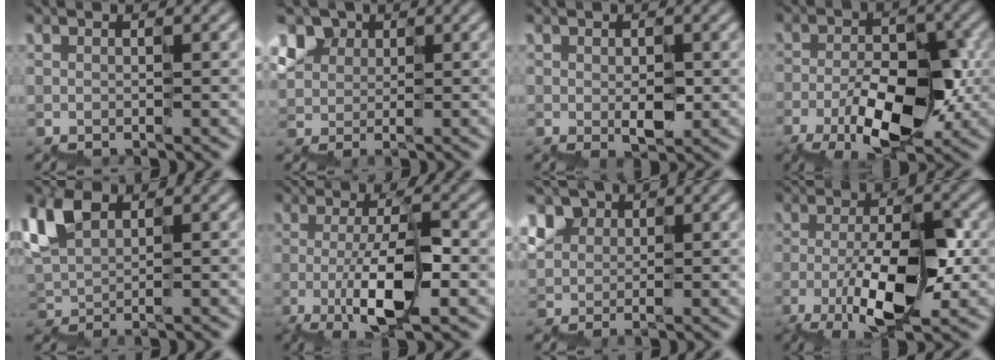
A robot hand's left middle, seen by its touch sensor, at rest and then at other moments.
{"total": 3.1, "force": [1.4, 2.7, 0.5], "torque": [0.002, 0.012, 0.017]}
{"total": 2.4, "force": [-0.1, 1.6, 1.8], "torque": [-0.028, 0.004, 0.005]}
{"total": 6.6, "force": [-2.6, 3.2, 5.1], "torque": [-0.081, 0.008, -0.046]}
{"total": 3.8, "force": [0.9, 2.2, 2.9], "torque": [-0.057, 0.010, 0.008]}
{"total": 5.6, "force": [-1.5, 1.3, 5.2], "torque": [-0.089, 0.001, -0.029]}
{"total": 2.5, "force": [0.6, 2.4, 0.3], "torque": [0.003, 0.011, 0.005]}
{"total": 6.5, "force": [-2.2, 2.1, 5.7], "torque": [-0.102, 0.009, -0.042]}